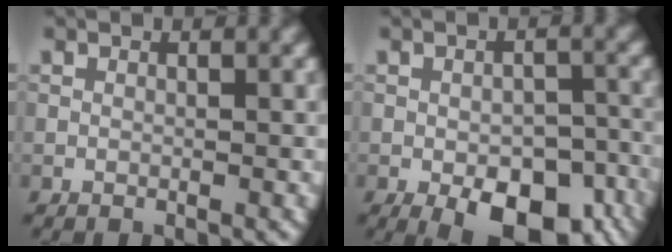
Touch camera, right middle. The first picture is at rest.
{"total": 9.3, "force": [-4.7, 4.4, 6.8], "torque": [-0.091, -0.016, -0.053]}